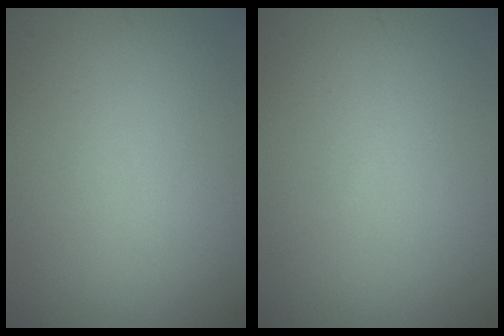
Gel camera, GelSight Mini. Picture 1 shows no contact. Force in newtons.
{"total": 0.0}